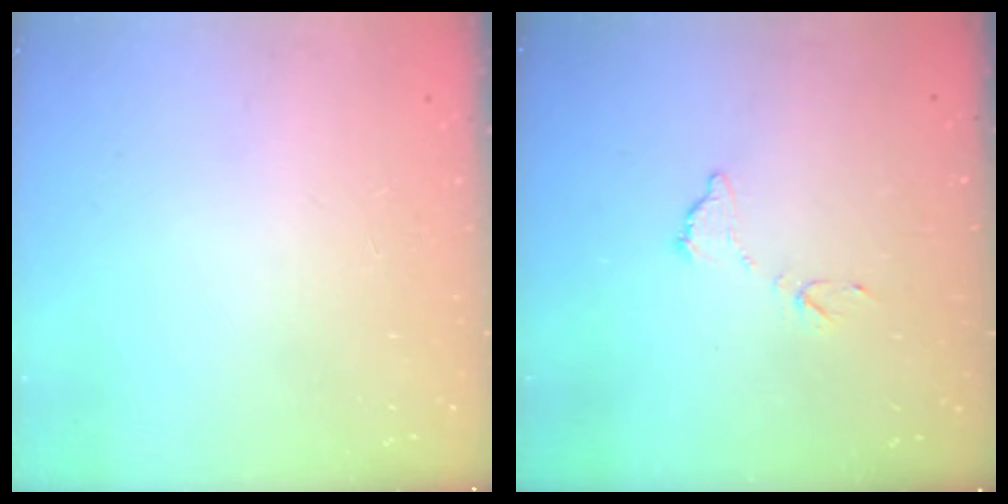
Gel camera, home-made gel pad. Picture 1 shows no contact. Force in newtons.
{"total": 7.3, "press": 7.3, "slide": 0.5}